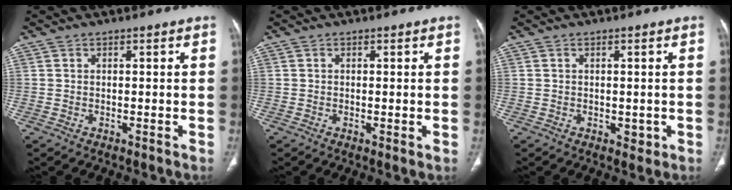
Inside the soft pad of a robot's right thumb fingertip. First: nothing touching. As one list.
[{"total": 1.0, "force": [-0.1, 0.2, 1.0], "torque": [-0.021, -0.006, -0.001]}, {"total": 1.5, "force": [-0.1, 1.1, 1.0], "torque": [-0.009, -0.002, 0.002]}]